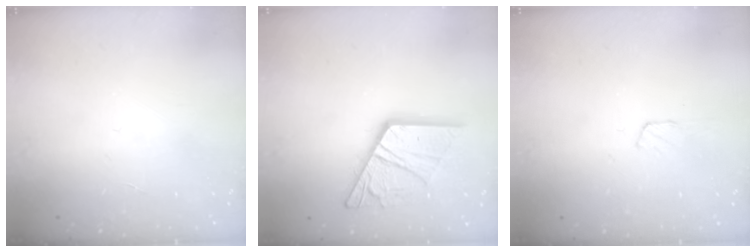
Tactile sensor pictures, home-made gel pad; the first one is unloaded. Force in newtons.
{"total": 18.9, "press": 18.8, "slide": 1.8}
{"total": 4.0, "press": 3.9, "slide": 0.4}